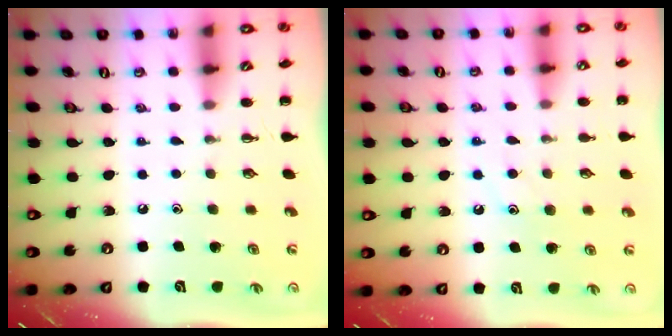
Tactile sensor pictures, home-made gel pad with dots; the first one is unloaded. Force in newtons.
{"total": 7.6, "press": 7.5, "slide": 1.2}